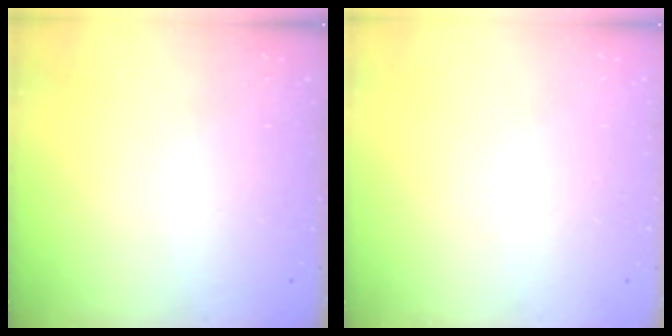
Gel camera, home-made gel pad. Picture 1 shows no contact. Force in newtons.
{"total": 0.0}